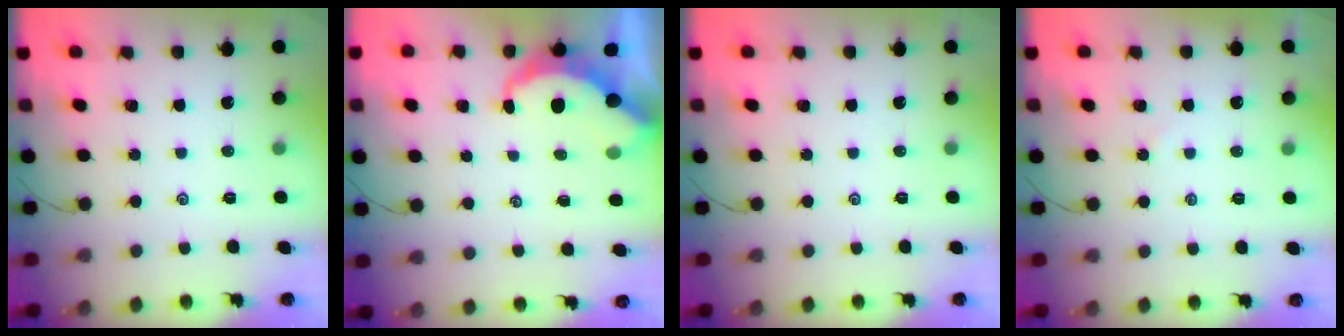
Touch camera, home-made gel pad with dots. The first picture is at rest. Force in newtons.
{"total": 6.1, "press": 6.1, "slide": 0.4}
{"total": 0.0}
{"total": 2.4, "press": 2.4, "slide": 0.3}